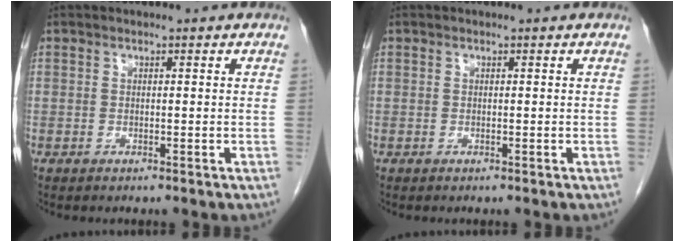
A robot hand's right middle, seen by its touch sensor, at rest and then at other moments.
{"total": 0.0}